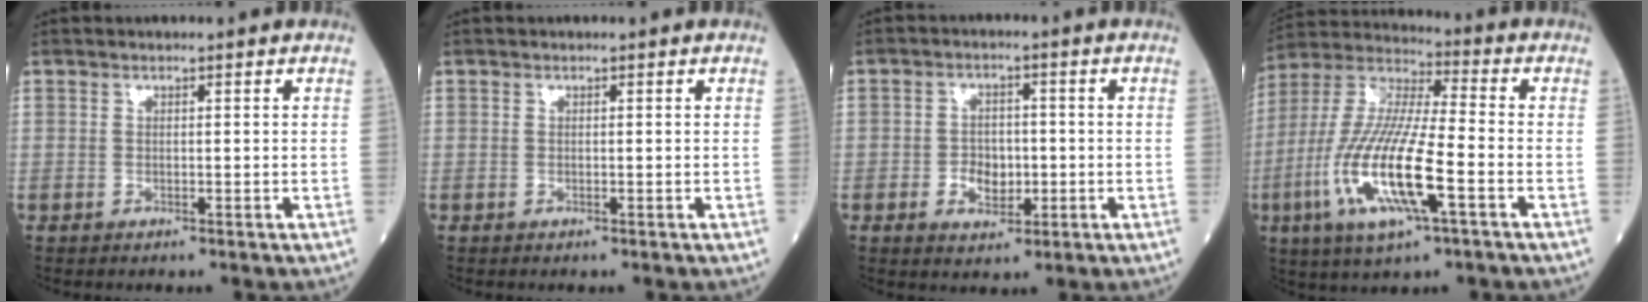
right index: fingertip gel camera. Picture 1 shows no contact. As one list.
[{"total": 0.0}, {"total": 4.8, "force": [-1.2, 3.2, 3.3], "torque": [-0.051, 0.004, -0.016]}, {"total": 17.6, "force": [-5.4, 2.7, 16.5], "torque": [-0.352, -0.018, -0.101]}]